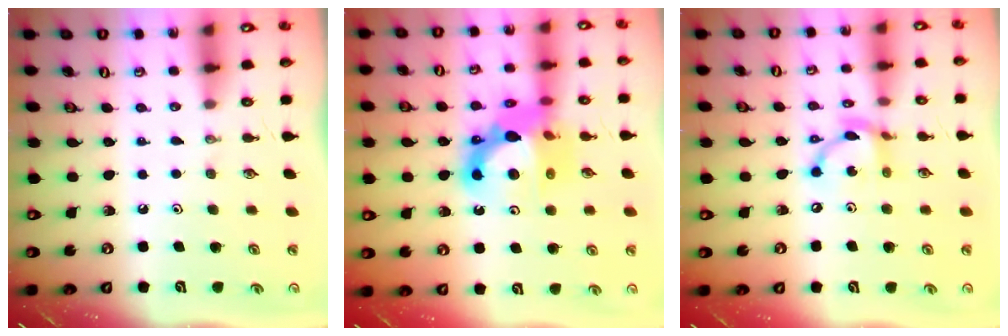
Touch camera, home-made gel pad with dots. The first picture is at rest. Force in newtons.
{"total": 15.4, "press": 15.4, "slide": 1.2}
{"total": 10.6, "press": 10.6, "slide": 0.7}